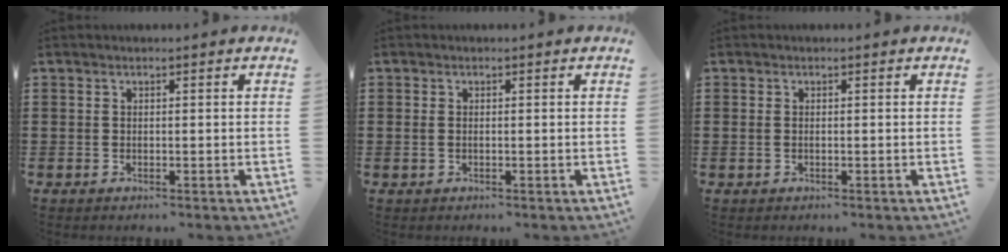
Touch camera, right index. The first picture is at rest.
{"total": 0.9, "force": [-0.1, 0.4, 0.8], "torque": [-0.017, 0.003, -0.002]}
{"total": 0.7, "force": [-0.1, 0.3, 0.6], "torque": [-0.014, 0.000, -0.002]}